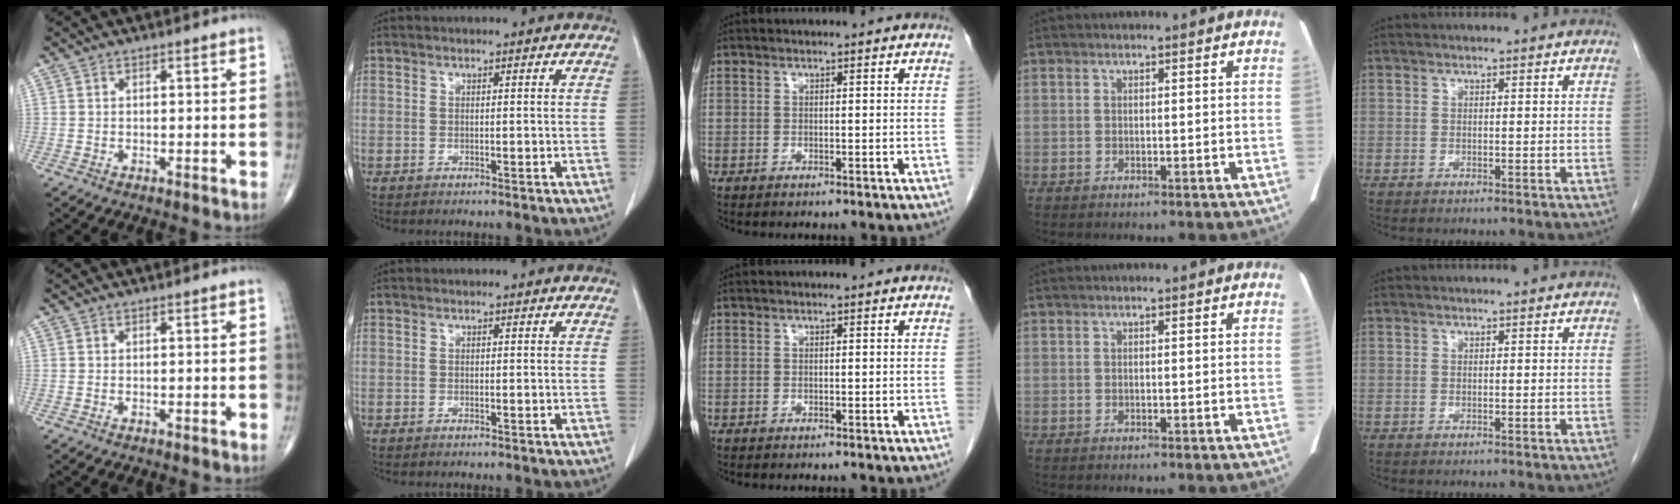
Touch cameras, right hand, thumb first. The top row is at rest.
{}